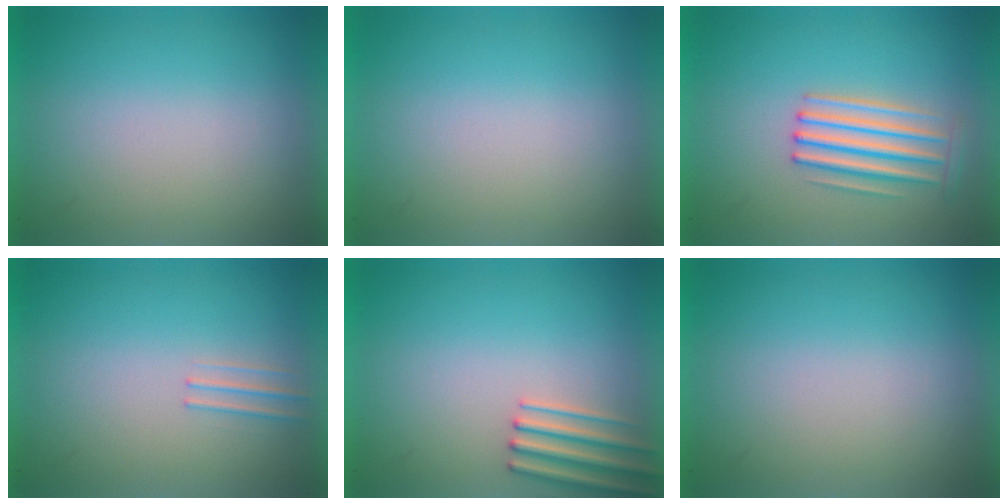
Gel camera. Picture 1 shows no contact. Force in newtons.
{"total": 0.0}
{"total": 3.2}
{"total": 1.1}
{"total": 2.0}
{"total": 0.0}